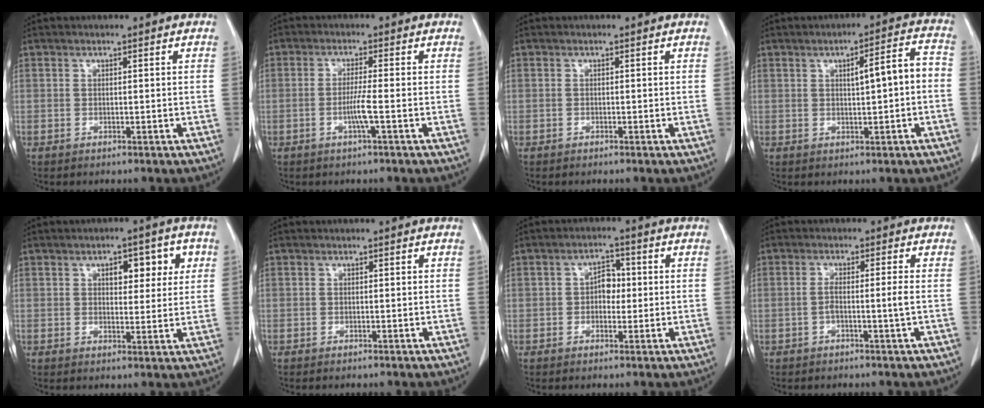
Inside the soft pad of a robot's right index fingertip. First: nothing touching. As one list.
[{"total": 3.0, "force": [-0.9, -0.6, 2.8], "torque": [-0.054, -0.003, -0.017]}, {"total": 0.0}, {"total": 5.9, "force": [0.0, 0.8, 5.9], "torque": [-0.085, 0.018, 0.002]}, {"total": 6.4, "force": [2.4, 2.9, 5.1], "torque": [-0.058, 0.011, 0.034]}, {"total": 0.0}, {"total": 3.4, "force": [0.0, 2.2, 2.5], "torque": [-0.036, 0.011, -0.002]}, {"total": 2.4, "force": [-0.6, -0.6, 2.3], "torque": [-0.038, 0.003, -0.009]}]